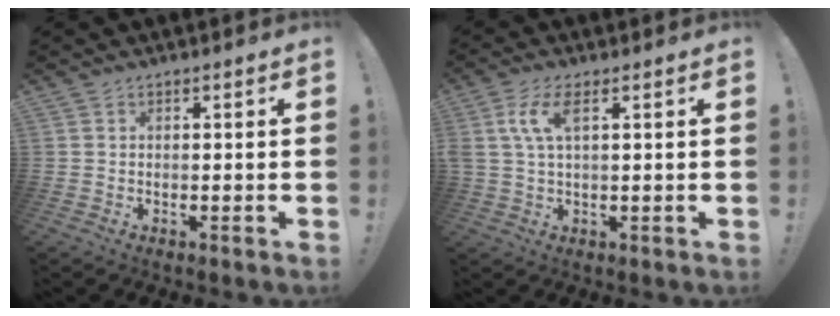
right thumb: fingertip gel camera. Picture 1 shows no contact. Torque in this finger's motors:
{"motor_torque": [0.13, 0.13, 0.41, 0.08, 0.15]}